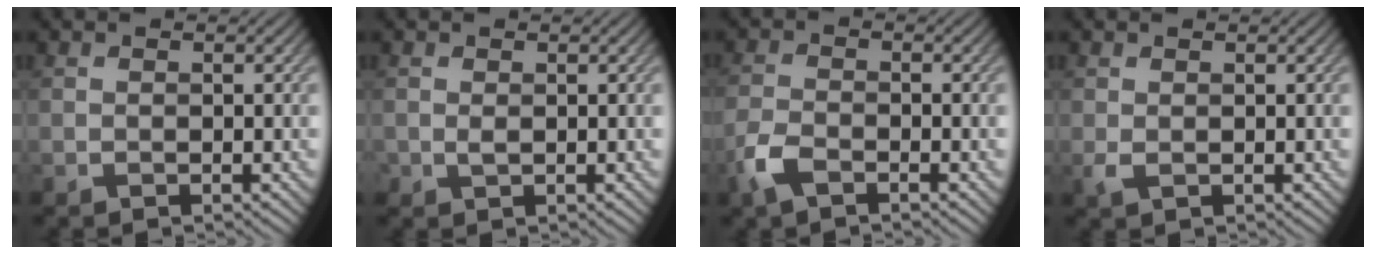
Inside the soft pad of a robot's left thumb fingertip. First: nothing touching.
{"total": 0.9, "force": [0.1, 0.6, 0.7], "torque": [-0.017, -0.001, 0.002]}
{"total": 3.5, "force": [-2.3, 1.3, 2.4], "torque": [-0.063, -0.005, -0.058]}
{"total": 1.1, "force": [0.1, 0.7, 0.9], "torque": [-0.025, -0.001, 0.005]}